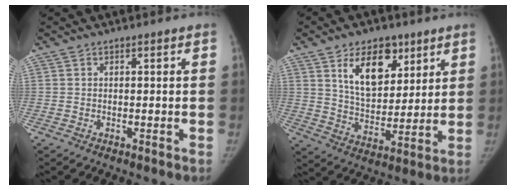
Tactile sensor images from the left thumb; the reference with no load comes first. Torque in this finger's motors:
{"motor_torque": [1.66, 0.89, 1.13, -1.07, 0.35]}